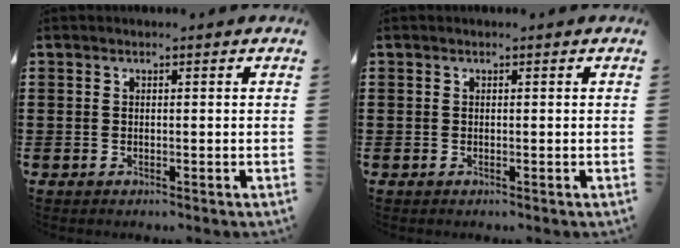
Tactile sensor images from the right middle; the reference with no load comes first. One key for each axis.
{"total": 0.0}